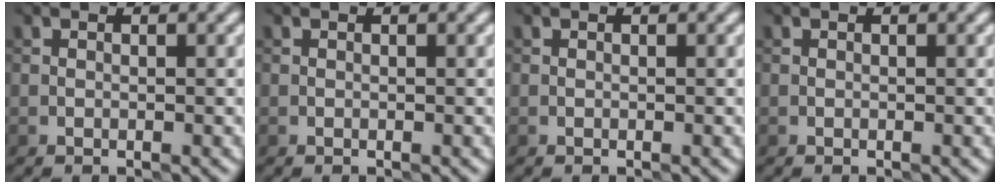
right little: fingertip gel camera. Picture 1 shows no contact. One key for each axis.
{"total": 0.0}
{"total": 0.0}
{"total": 0.0}